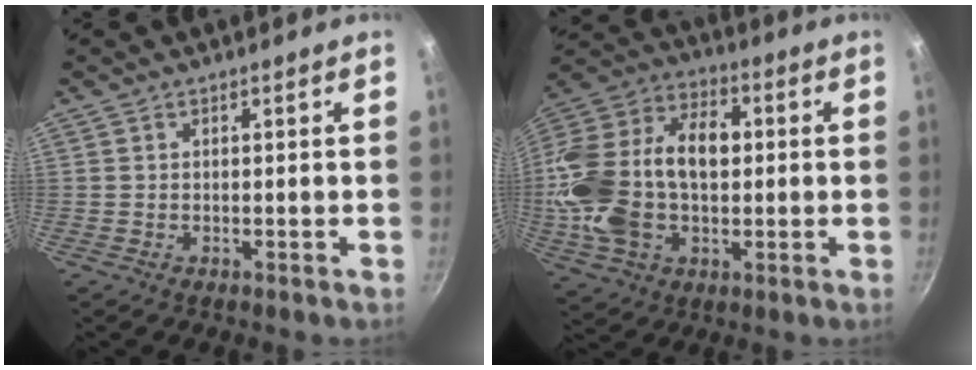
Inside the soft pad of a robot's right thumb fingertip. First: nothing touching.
{"total": 24.4, "force": [-0.1, 16.1, 18.3], "torque": [-0.337, 0.043, -0.007]}